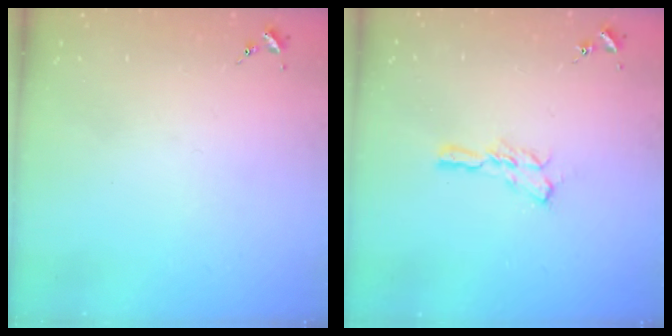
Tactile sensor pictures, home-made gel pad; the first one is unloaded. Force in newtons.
{"total": 7.5, "press": 7.5, "slide": 0.3}